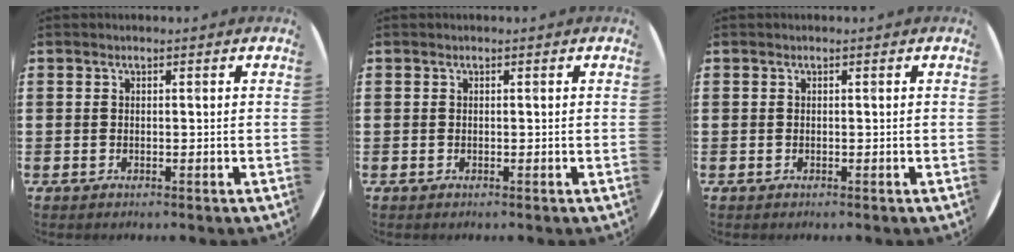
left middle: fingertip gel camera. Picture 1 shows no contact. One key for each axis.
{"total": 0.0}
{"total": 0.0}